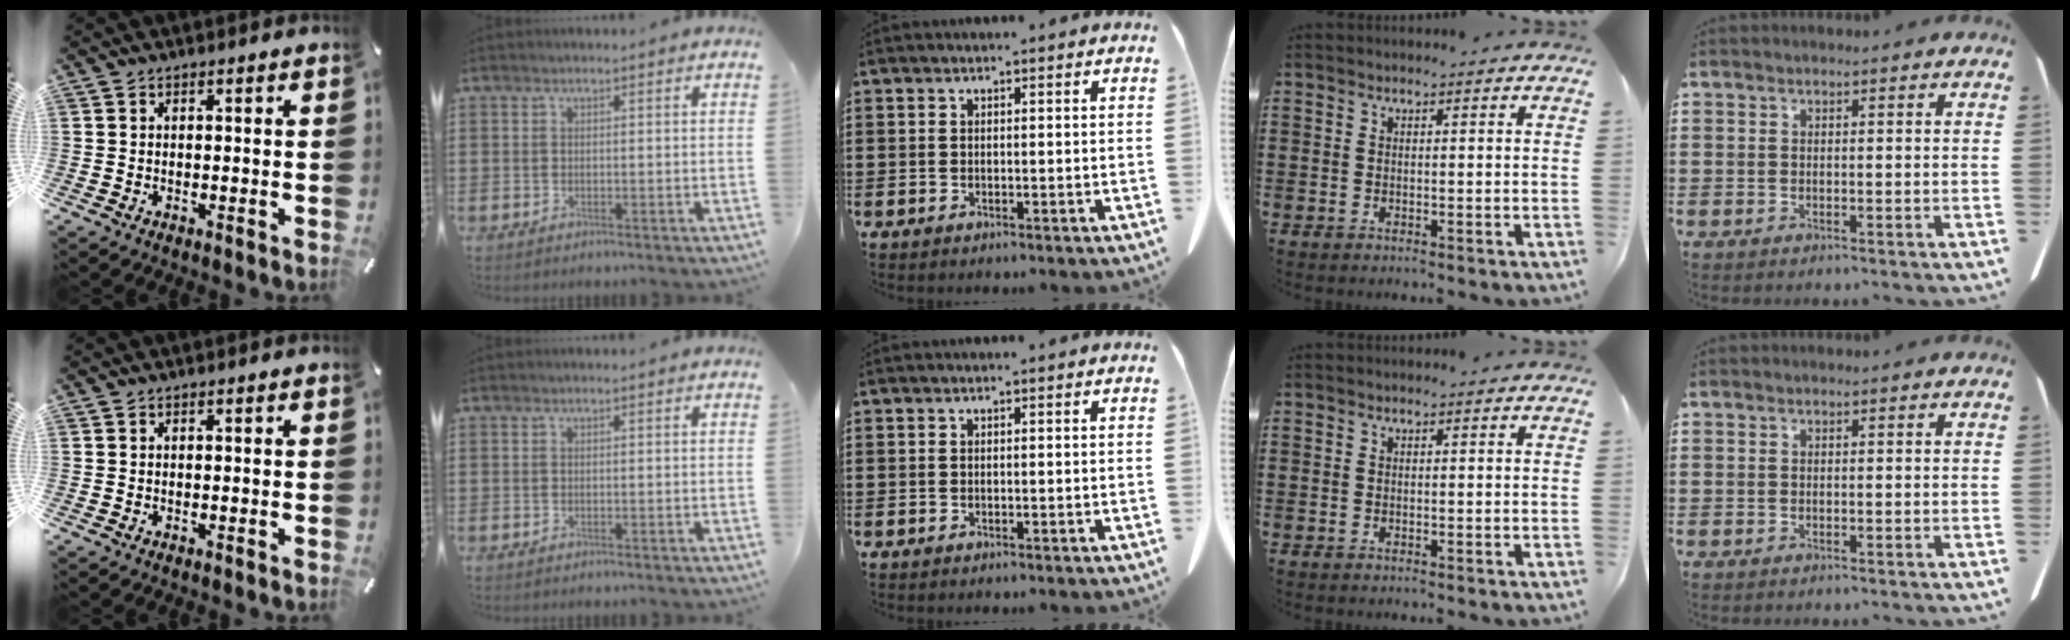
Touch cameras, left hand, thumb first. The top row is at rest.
{}